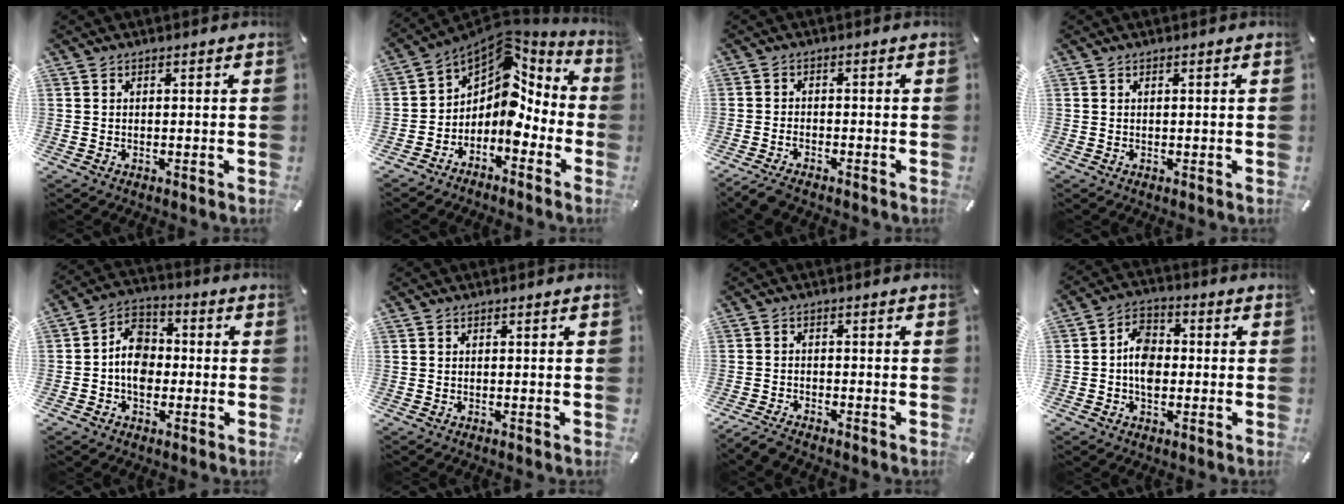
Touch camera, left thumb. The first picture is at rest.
{"total": 8.7, "force": [1.6, 7.0, 4.9], "torque": [-0.088, -0.037, 0.028]}
{"total": 2.9, "force": [-2.3, 0.9, 1.4], "torque": [-0.038, 0.007, -0.048]}
{"total": 0.0}
{"total": 8.2, "force": [-1.5, 6.6, 4.8], "torque": [-0.094, 0.018, -0.026]}
{"total": 0.0}
{"total": 3.1, "force": [-2.8, 0.7, 1.2], "torque": [-0.032, 0.009, -0.058]}
{"total": 7.1, "force": [-1.0, 5.2, 4.6], "torque": [-0.083, 0.014, -0.018]}